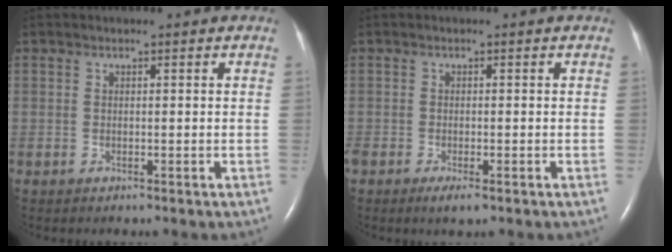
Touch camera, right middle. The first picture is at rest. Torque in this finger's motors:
{"motor_torque": [0.31, -0.25, 0.10, 0.02]}